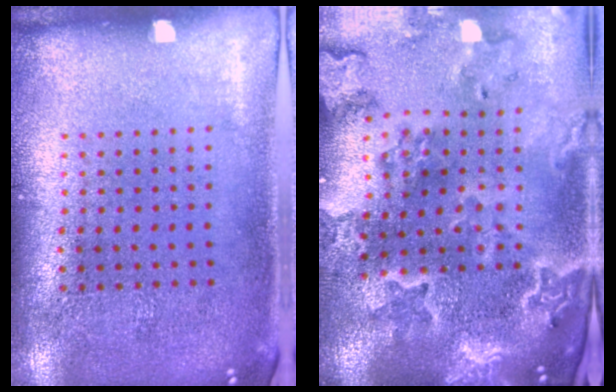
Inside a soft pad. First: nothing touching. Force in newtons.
{"total": 3.1, "press": 2.8, "slide": 1.3}